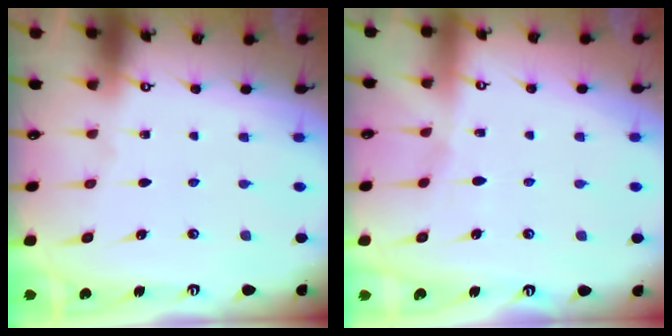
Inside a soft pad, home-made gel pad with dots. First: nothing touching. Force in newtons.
{"total": 2.8, "press": 2.8, "slide": 0.4}